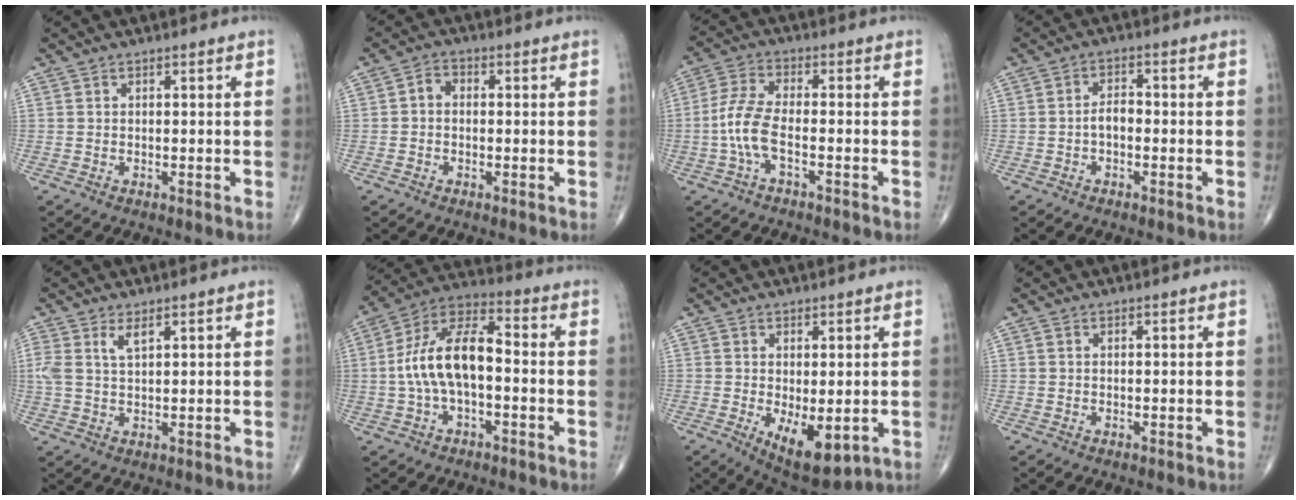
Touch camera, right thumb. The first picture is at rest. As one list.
[{"total": 2.6, "force": [-0.2, 2.0, 1.6], "torque": [-0.018, 0.012, -0.014]}, {"total": 7.0, "force": [-2.1, 2.5, 6.1], "torque": [-0.149, 0.024, -0.045]}, {"total": 2.9, "force": [-0.9, 1.6, 2.2], "torque": [-0.030, 0.014, -0.020]}, {"total": 3.6, "force": [1.8, 1.3, 2.8], "torque": [-0.064, 0.000, 0.042]}, {"total": 13.3, "force": [-1.2, 6.4, 11.6], "torque": [-0.221, 0.047, -0.029]}, {"total": 9.0, "force": [-2.1, 4.0, 7.8], "torque": [-0.106, -0.019, -0.016]}, {"total": 0.0}]